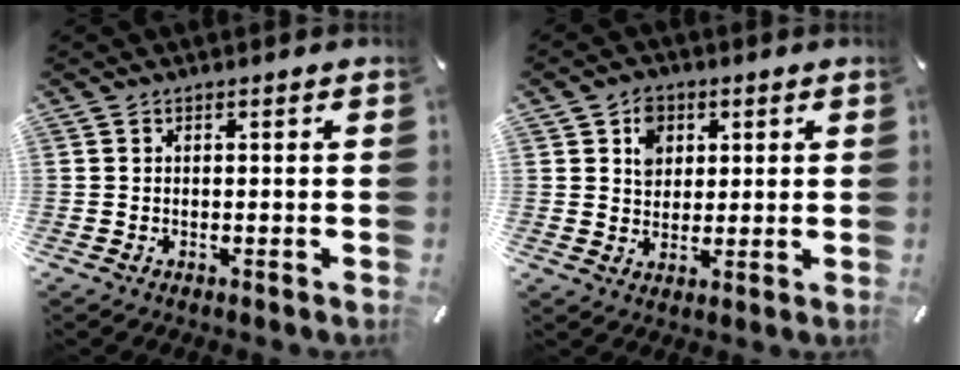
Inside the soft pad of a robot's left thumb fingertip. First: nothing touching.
{"total": 6.0, "force": [2.2, 5.1, 2.2], "torque": [-0.034, 0.003, 0.037]}